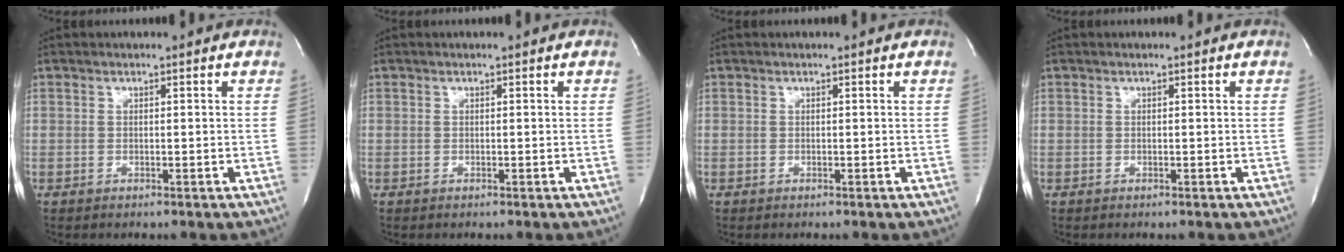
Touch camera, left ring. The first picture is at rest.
{"total": 0.0}
{"total": 0.0}
{"total": 0.0}